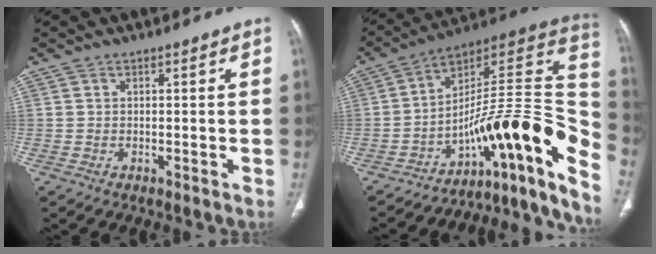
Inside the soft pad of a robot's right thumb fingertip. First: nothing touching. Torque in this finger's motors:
{"motor_torque": [2.29, 0.29, 1.00, -1.76, 0.08]}